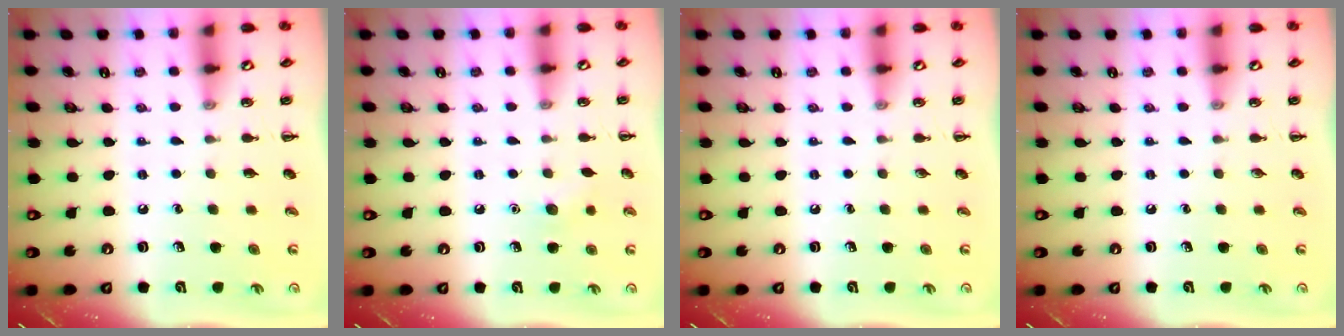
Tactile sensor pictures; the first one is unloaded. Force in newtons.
{"total": 5.4, "press": 5.2, "slide": 1.3}
{"total": 0.0}
{"total": 0.0}